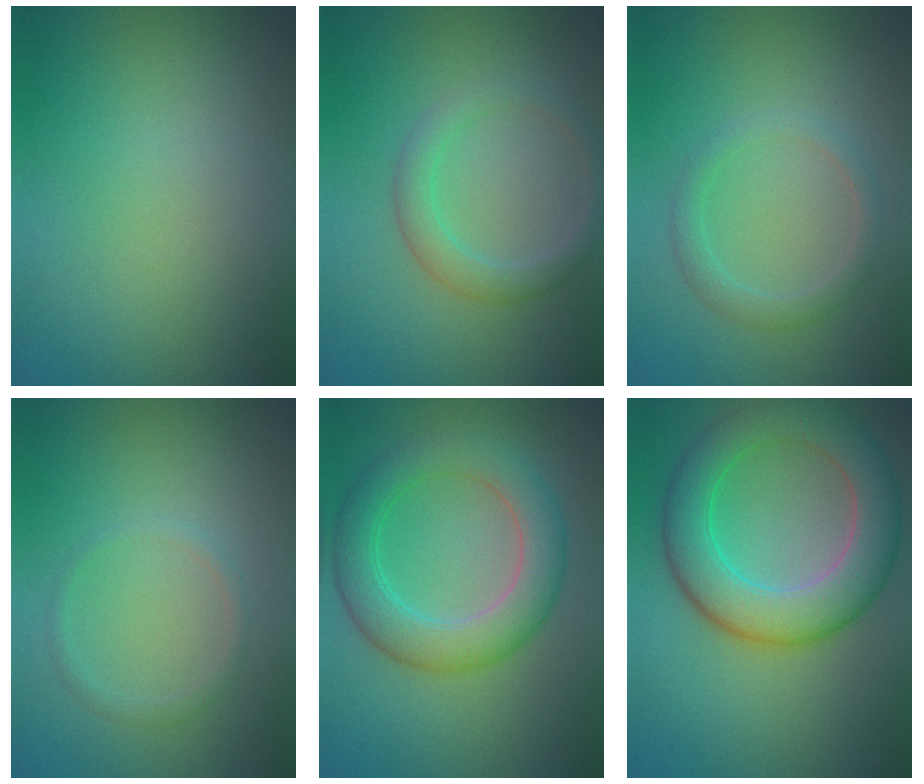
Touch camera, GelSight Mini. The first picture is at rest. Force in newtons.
{"total": 2.5, "press": 2.5, "slide": 0.2}
{"total": 1.9, "press": 1.9, "slide": 0.0}
{"total": 1.0, "press": 1.0, "slide": 0.1}
{"total": 5.9, "press": 5.9, "slide": 0.1}
{"total": 7.9, "press": 7.9, "slide": 0.2}